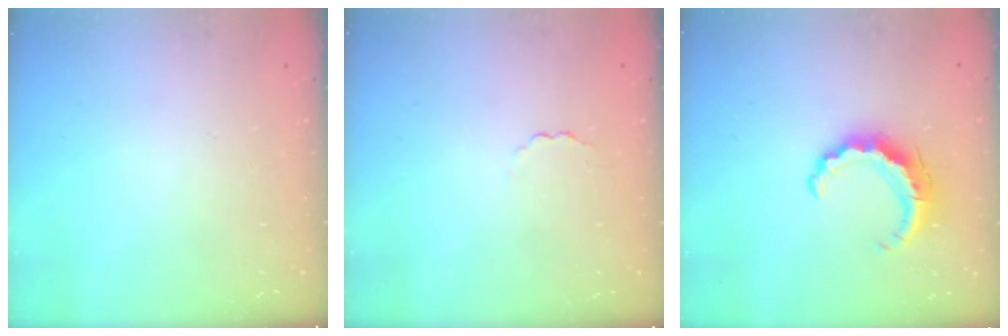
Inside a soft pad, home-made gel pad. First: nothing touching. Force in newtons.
{"total": 1.7, "press": 1.6, "slide": 0.5}
{"total": 8.5, "press": 8.4, "slide": 0.3}